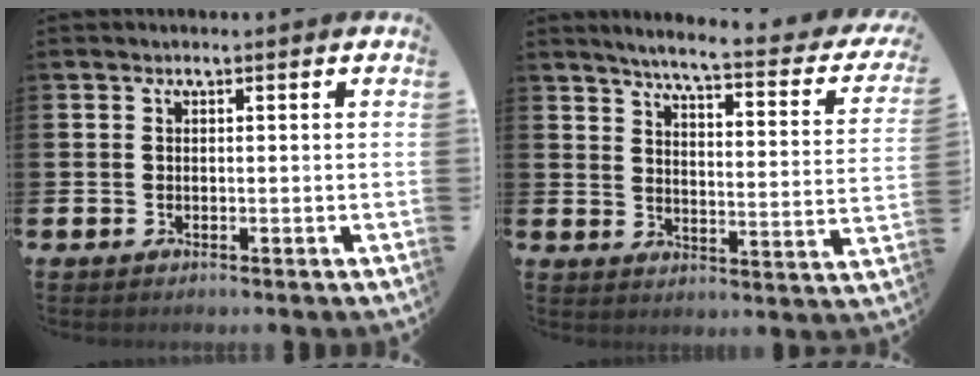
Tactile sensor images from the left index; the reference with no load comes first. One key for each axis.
{"total": 5.1, "fx": 4.4, "fy": 0.2, "fz": 2.6, "tx": -0.057, "ty": -0.042, "tz": 0.061}